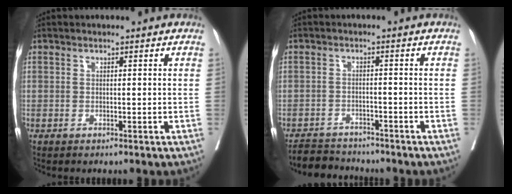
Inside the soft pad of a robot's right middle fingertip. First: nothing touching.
{"total": 5.0, "force": [-4.9, 1.2, 0.0], "torque": [0.002, -0.007, -0.084]}